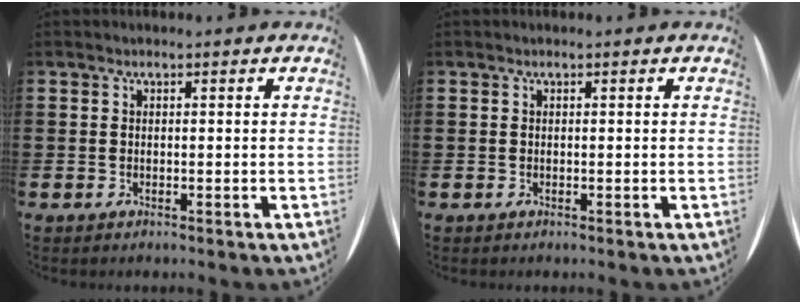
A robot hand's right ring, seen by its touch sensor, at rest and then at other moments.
{"total": 0.0}